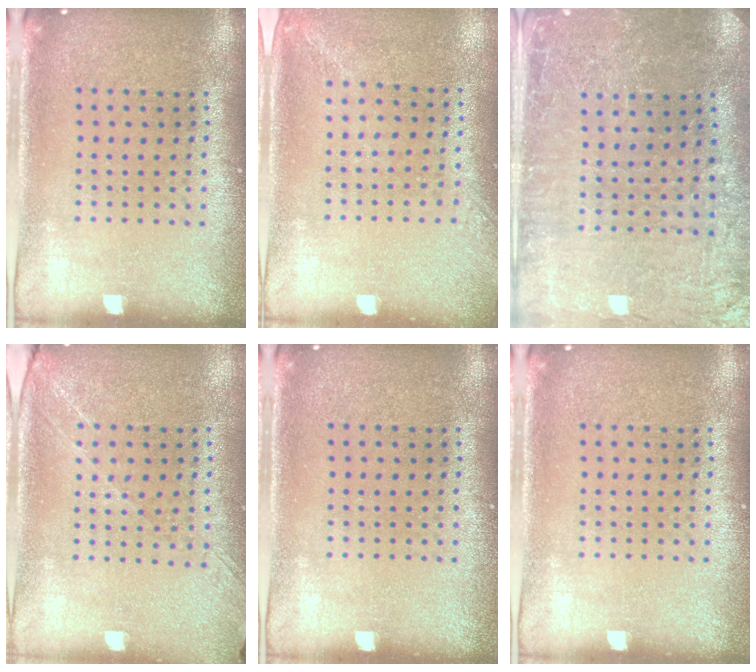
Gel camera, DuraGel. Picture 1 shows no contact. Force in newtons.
{"total": 1.3, "press": 1.0, "slide": 0.9}
{"total": 1.6, "press": 1.6, "slide": 0.1}
{"total": 1.3, "press": 1.2, "slide": 0.6}
{"total": 0.0}
{"total": 0.0}